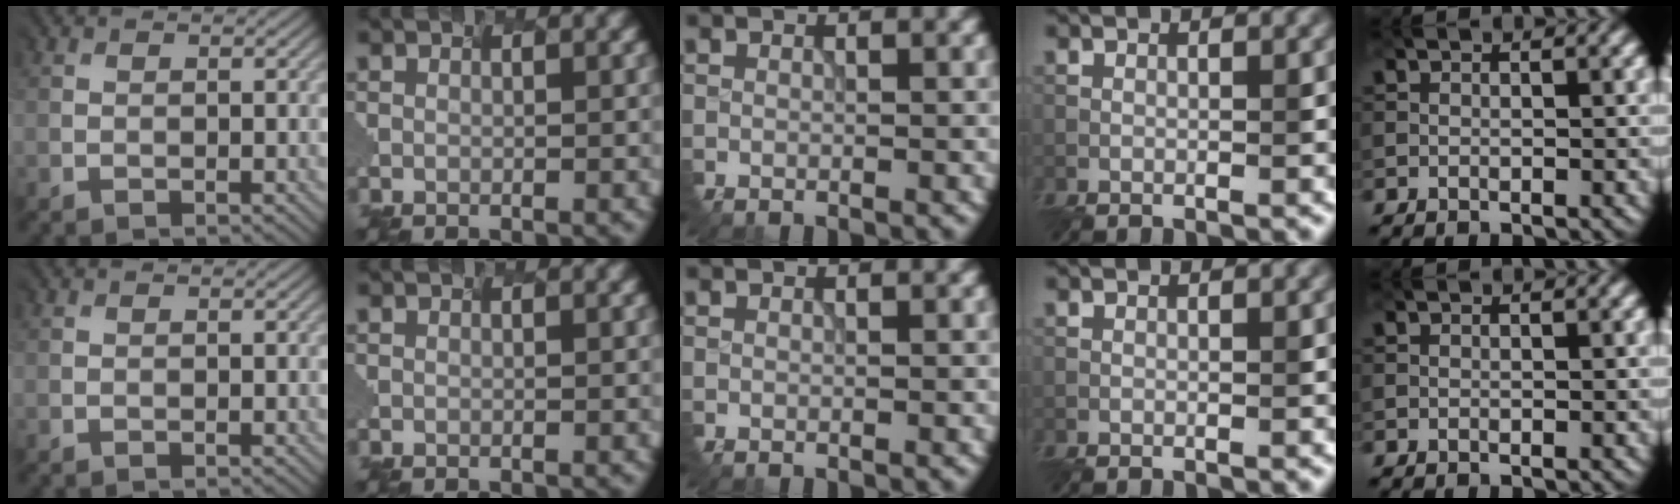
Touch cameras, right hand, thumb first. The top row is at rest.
{}